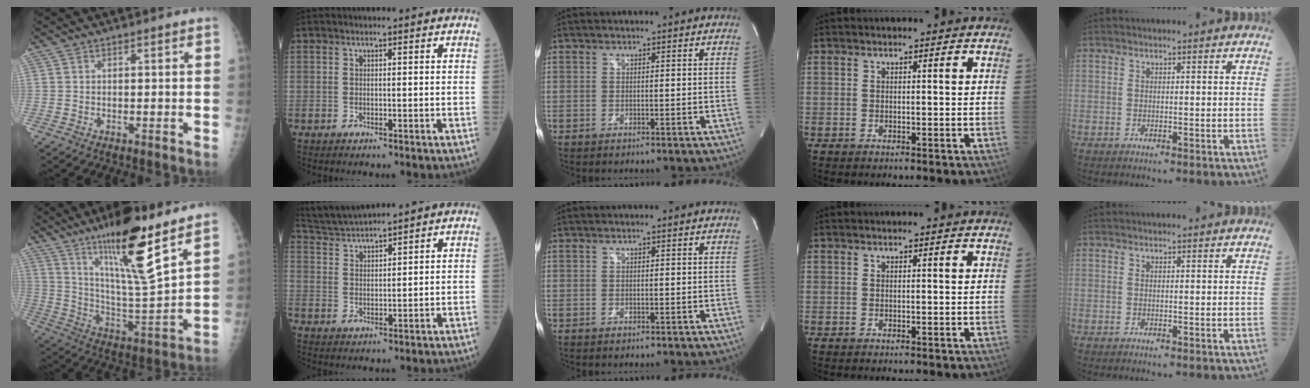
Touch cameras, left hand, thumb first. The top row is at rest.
{"thumb": {"total": 18.9, "force": [11.9, 2.7, 14.4], "torque": [-0.225, -0.074, 0.210]}, "index": {"total": 6.6, "force": [6.3, -1.1, 1.6], "torque": [-0.043, 0.018, 0.128]}}